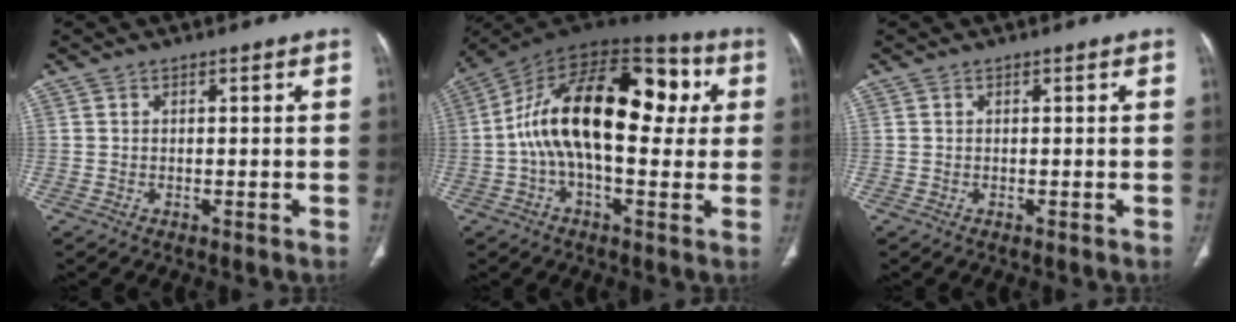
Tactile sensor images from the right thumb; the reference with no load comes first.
{"total": 23.8, "force": [2.6, 12.3, 20.3], "torque": [-0.315, 0.046, 0.028]}
{"total": 0.0}